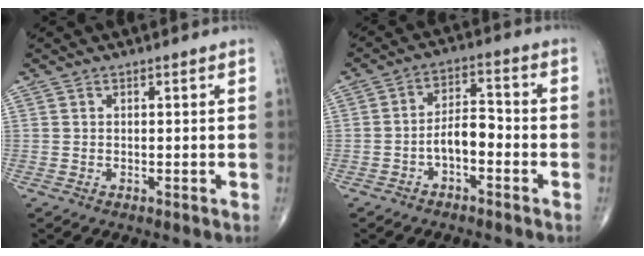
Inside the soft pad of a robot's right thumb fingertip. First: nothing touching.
{"total": 5.9, "force": [-2.3, 3.0, 4.6], "torque": [-0.069, 0.035, -0.045]}